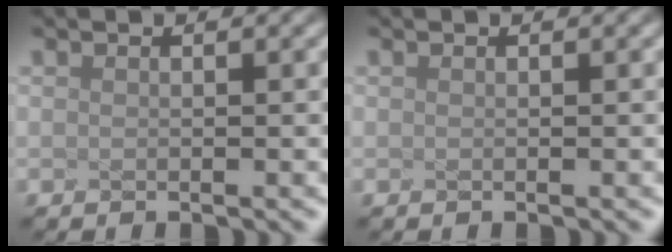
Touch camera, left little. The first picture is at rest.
{"total": 0.0}